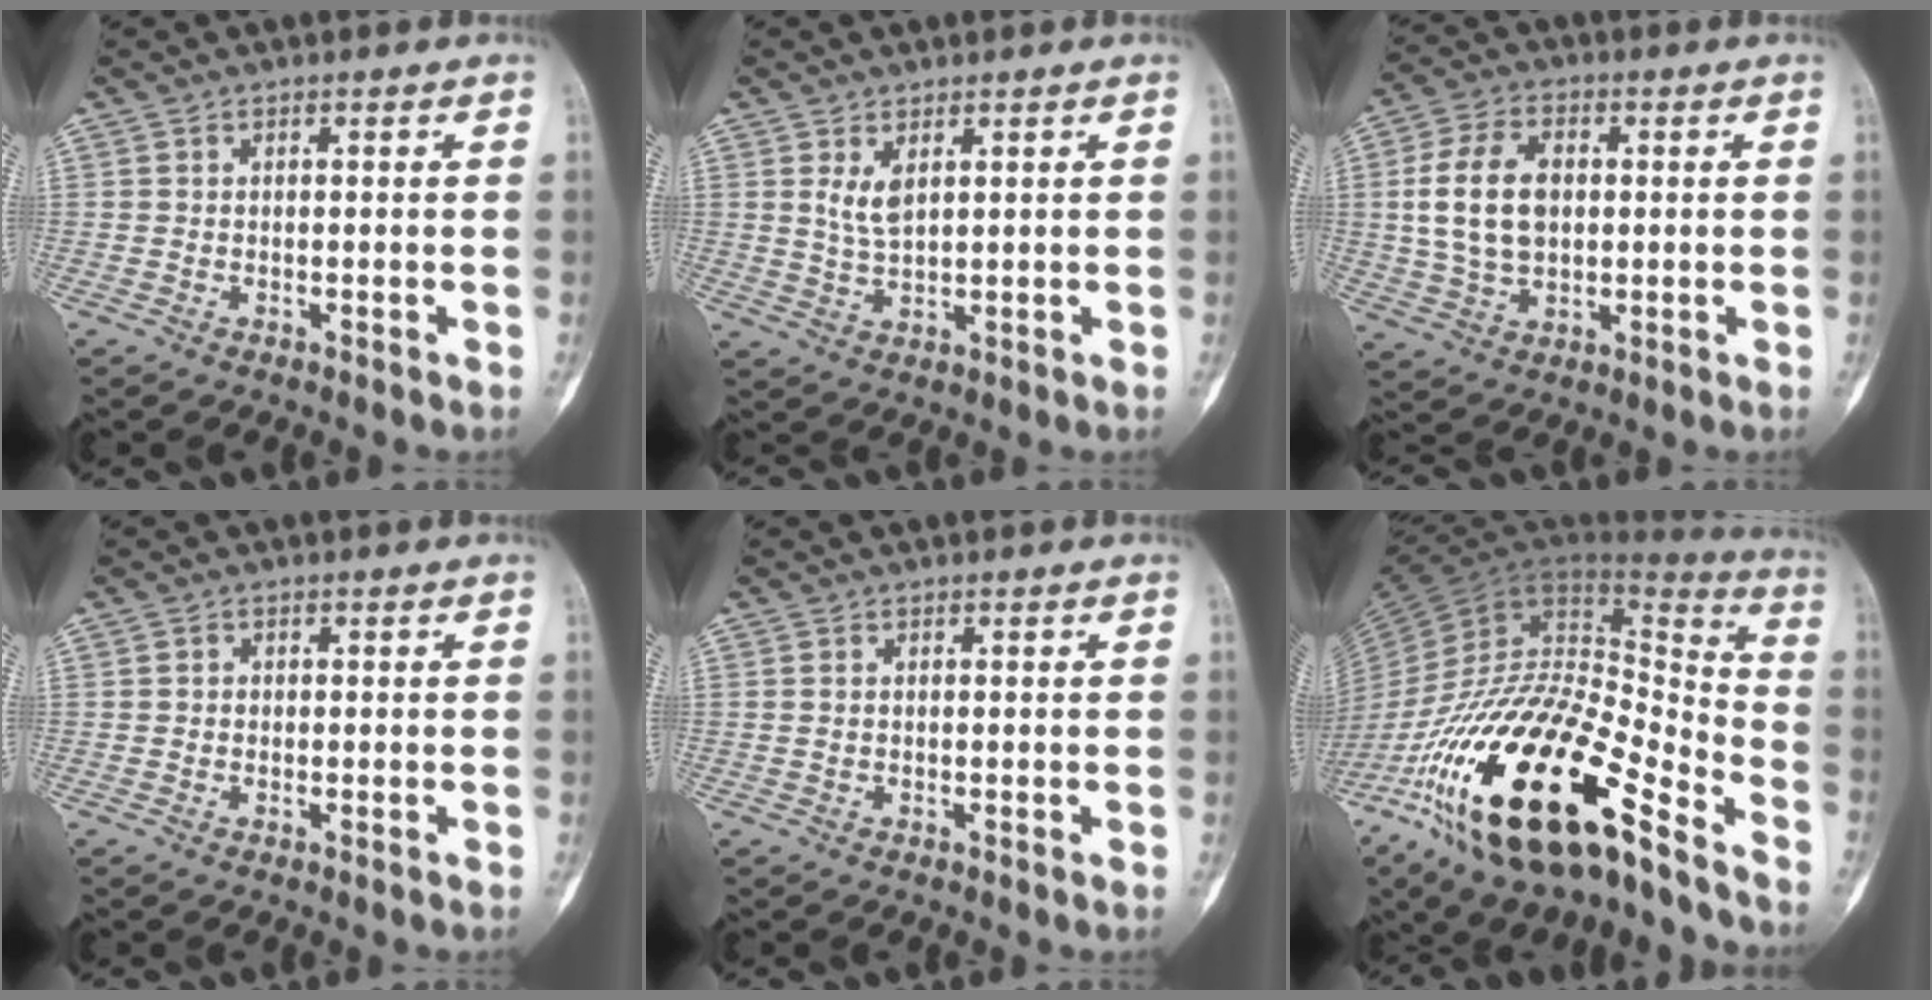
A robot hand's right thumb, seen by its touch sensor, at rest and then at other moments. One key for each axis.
{"total": 3.8, "fx": 1.7, "fy": 1.8, "fz": 2.9, "tx": -0.053, "ty": -0.014, "tz": 0.040}
{"total": 12.2, "fx": 1.4, "fy": 8.0, "fz": 9.0, "tx": -0.162, "ty": 0.004, "tz": 0.029}
{"total": 0.8, "fx": -0.1, "fy": 0.7, "fz": 0.3, "tx": -0.001, "ty": 0.002, "tz": -0.004}
{"total": 0.0}
{"total": 31.7, "fx": -18.5, "fy": 11.4, "fz": 23.0, "tx": -0.422, "ty": 0.052, "tz": -0.320}